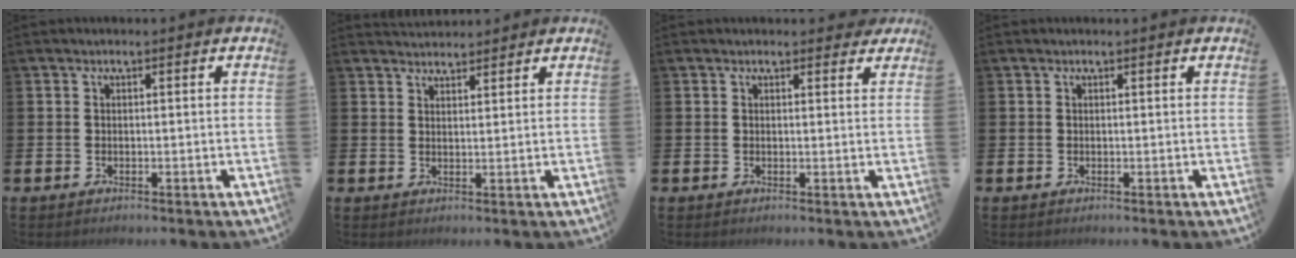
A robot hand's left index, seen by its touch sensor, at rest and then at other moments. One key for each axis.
{"total": 2.7, "fx": 2.6, "fy": 0.7, "fz": 0.0, "tx": 0.002, "ty": -0.013, "tz": 0.047}
{"total": 1.3, "fx": 1.2, "fy": 0.6, "fz": 0.2, "tx": 0.004, "ty": 0.003, "tz": 0.019}
{"total": 0.0}